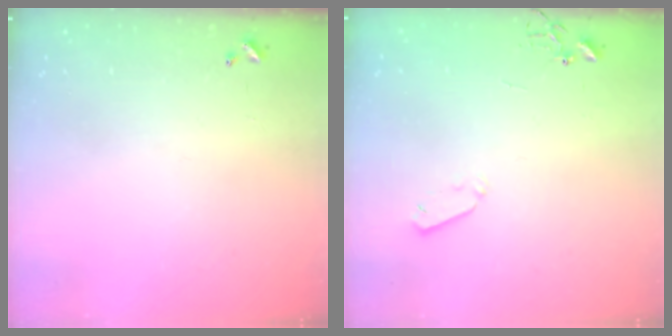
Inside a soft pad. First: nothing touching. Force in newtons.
{"total": 4.1, "press": 4.0, "slide": 0.8}